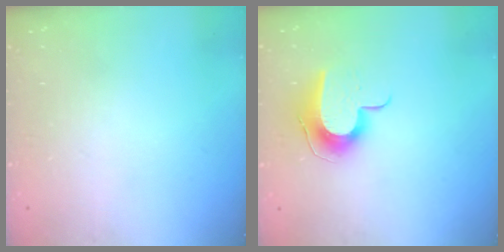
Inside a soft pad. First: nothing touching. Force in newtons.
{"total": 9.7, "press": 9.7, "slide": 0.2}